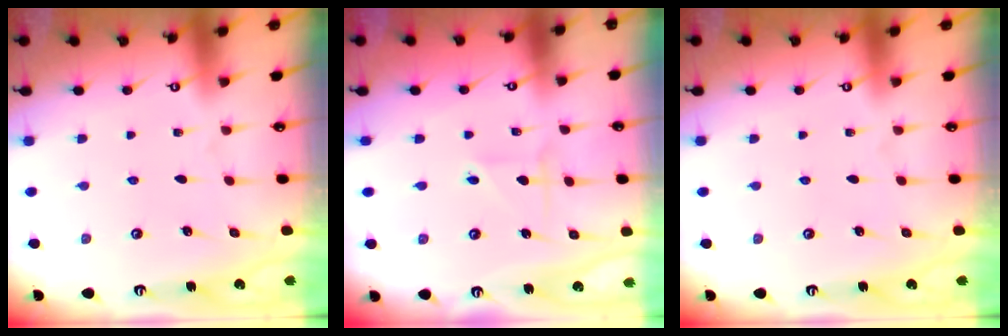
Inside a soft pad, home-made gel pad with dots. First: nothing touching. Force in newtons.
{"total": 2.2, "press": 2.1, "slide": 0.8}
{"total": 0.0}